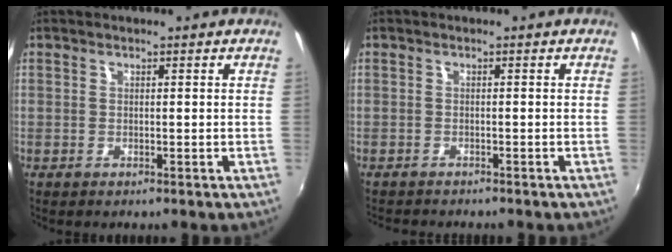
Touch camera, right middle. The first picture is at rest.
{"total": 2.8, "force": [-2.7, 0.5, 0.6], "torque": [-0.023, -0.017, -0.046]}